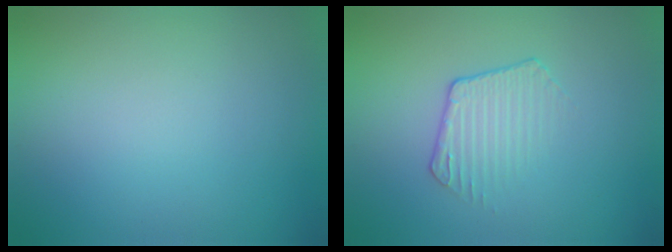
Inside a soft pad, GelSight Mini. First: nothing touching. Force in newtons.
{"total": 1.8, "press": 1.1, "slide": 1.4}